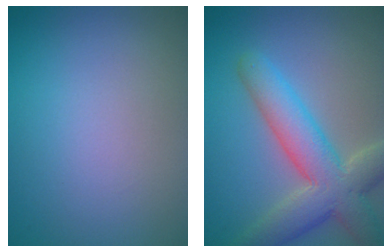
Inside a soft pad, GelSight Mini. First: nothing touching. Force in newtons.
{"total": 7.2, "press": 7.2, "slide": 0.7}